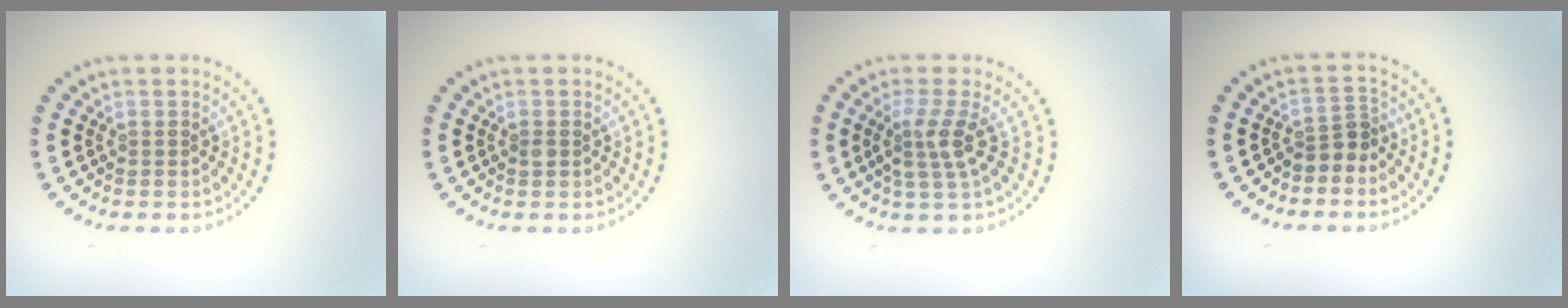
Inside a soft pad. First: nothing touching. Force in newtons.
{"total": 0.6, "press": 0.6, "slide": 0.1}
{"total": 2.7, "press": 2.1, "slide": 1.8}
{"total": 2.2, "press": 1.7, "slide": 1.5}